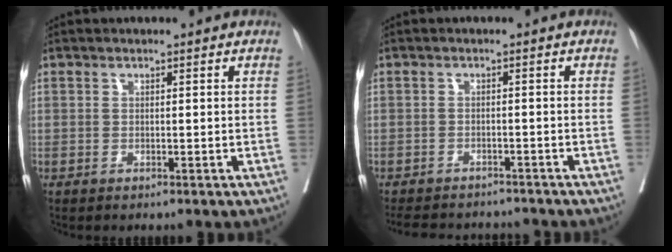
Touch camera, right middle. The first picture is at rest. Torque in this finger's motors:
{"motor_torque": [0.01, -0.04, 0.01, 0.01]}